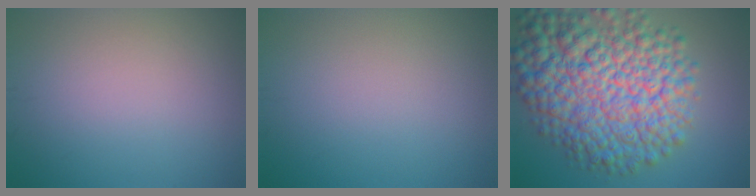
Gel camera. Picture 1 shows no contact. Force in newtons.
{"total": 0.0}
{"total": 13.3, "press": 13.2, "slide": 0.4}